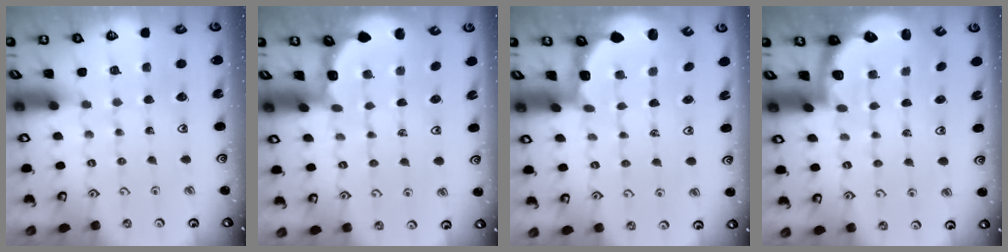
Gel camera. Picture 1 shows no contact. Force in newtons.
{"total": 1.9, "press": 1.9, "slide": 0.3}
{"total": 2.5, "press": 1.9, "slide": 1.6}
{"total": 2.2, "press": 2.0, "slide": 0.8}